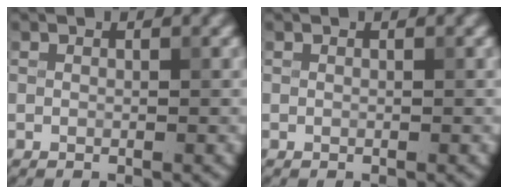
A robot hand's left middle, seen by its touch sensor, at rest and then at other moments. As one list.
[{"total": 0.0}]